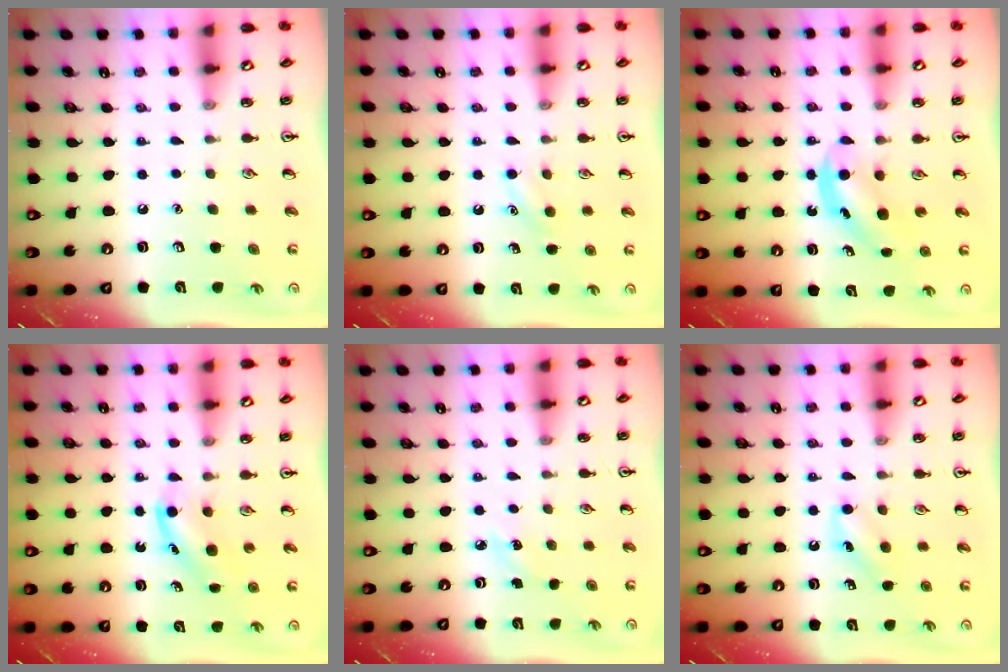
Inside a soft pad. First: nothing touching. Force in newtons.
{"total": 4.9, "press": 4.7, "slide": 1.3}
{"total": 4.8, "press": 4.7, "slide": 0.6}
{"total": 4.1, "press": 3.9, "slide": 1.2}
{"total": 3.2, "press": 3.0, "slide": 1.1}
{"total": 7.5, "press": 7.3, "slide": 1.8}